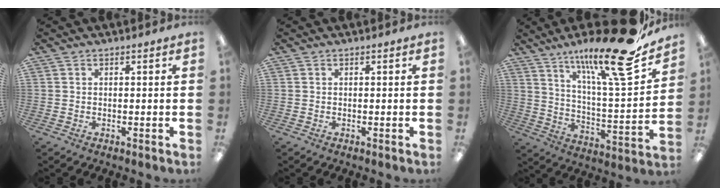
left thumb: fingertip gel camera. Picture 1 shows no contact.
{"total": 0.0}
{"total": 22.6, "force": [16.8, 3.3, 14.8], "torque": [-0.233, -0.114, 0.260]}